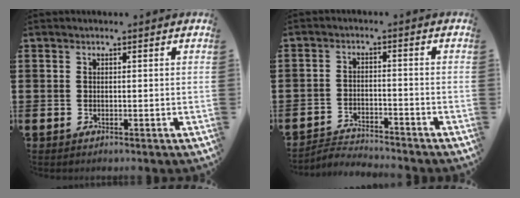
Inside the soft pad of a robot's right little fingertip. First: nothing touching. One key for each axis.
{"total": 2.9, "fx": -2.9, "fy": 0.1, "fz": 0.0, "tx": -0.006, "ty": 0.004, "tz": -0.063}